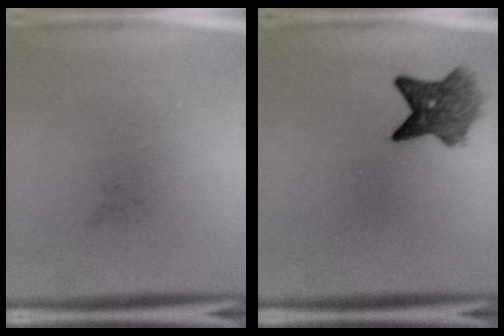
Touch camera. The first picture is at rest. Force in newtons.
{"total": 5.8}